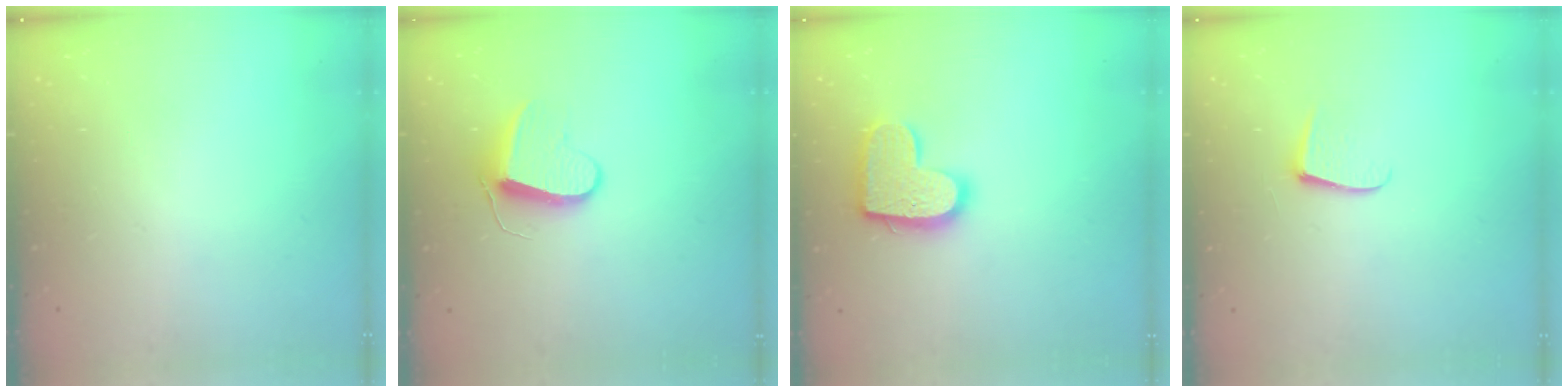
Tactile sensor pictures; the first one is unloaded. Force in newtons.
{"total": 9.4, "press": 9.4, "slide": 0.7}
{"total": 14.6, "press": 14.6, "slide": 0.9}
{"total": 5.9, "press": 5.8, "slide": 0.5}